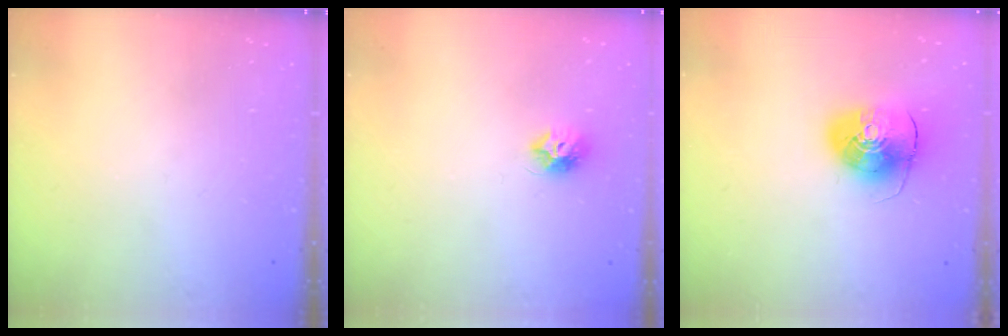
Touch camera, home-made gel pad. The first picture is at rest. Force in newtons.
{"total": 7.4, "press": 7.4, "slide": 0.2}
{"total": 9.9, "press": 9.8, "slide": 1.6}